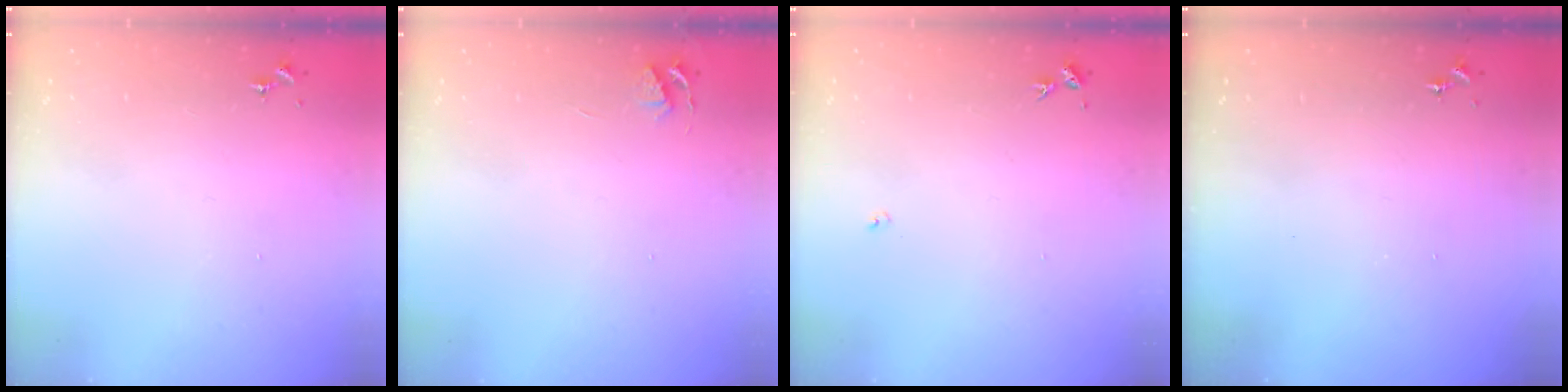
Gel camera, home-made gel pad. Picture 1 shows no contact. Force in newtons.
{"total": 3.5, "press": 3.4, "slide": 0.5}
{"total": 3.0, "press": 3.0, "slide": 0.4}
{"total": 0.0}